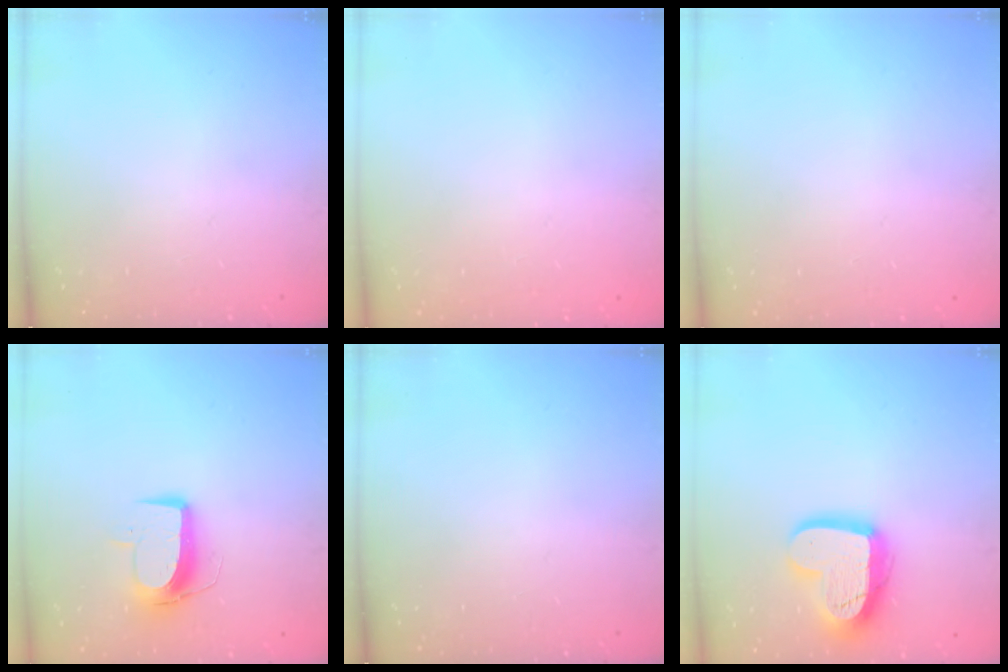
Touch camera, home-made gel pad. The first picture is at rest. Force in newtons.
{"total": 0.0}
{"total": 0.0}
{"total": 10.3, "press": 10.3, "slide": 0.8}
{"total": 0.0}
{"total": 18.3, "press": 18.2, "slide": 1.6}